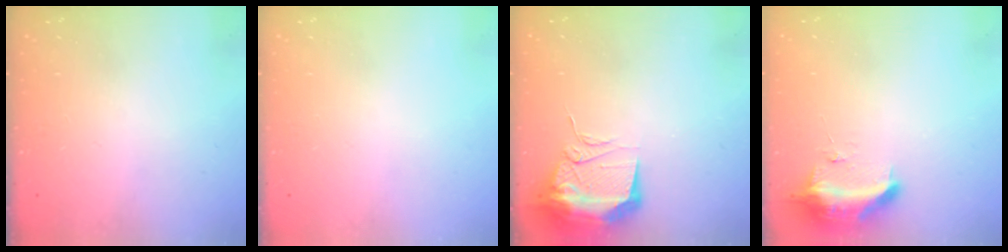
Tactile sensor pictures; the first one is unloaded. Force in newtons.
{"total": 0.0}
{"total": 12.6, "press": 12.5, "slide": 1.2}
{"total": 10.0, "press": 10.0, "slide": 0.4}